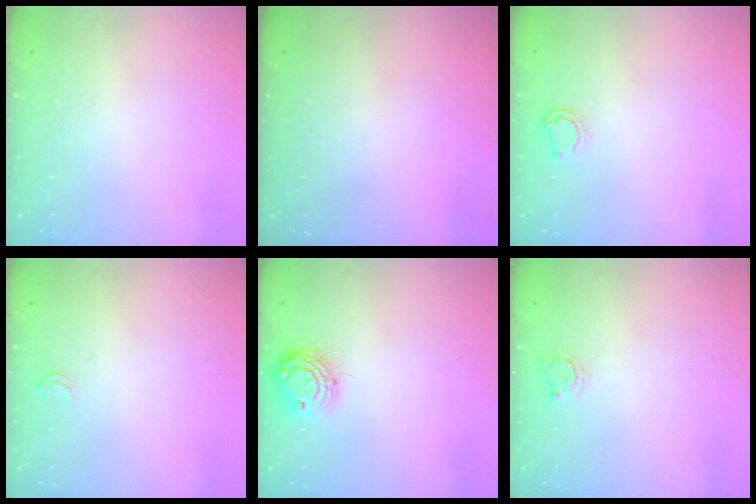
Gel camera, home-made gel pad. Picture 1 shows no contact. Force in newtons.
{"total": 0.0}
{"total": 4.6, "press": 4.6, "slide": 0.6}
{"total": 2.5, "press": 2.5, "slide": 0.3}
{"total": 10.3, "press": 10.2, "slide": 0.8}
{"total": 3.3, "press": 3.3, "slide": 0.4}